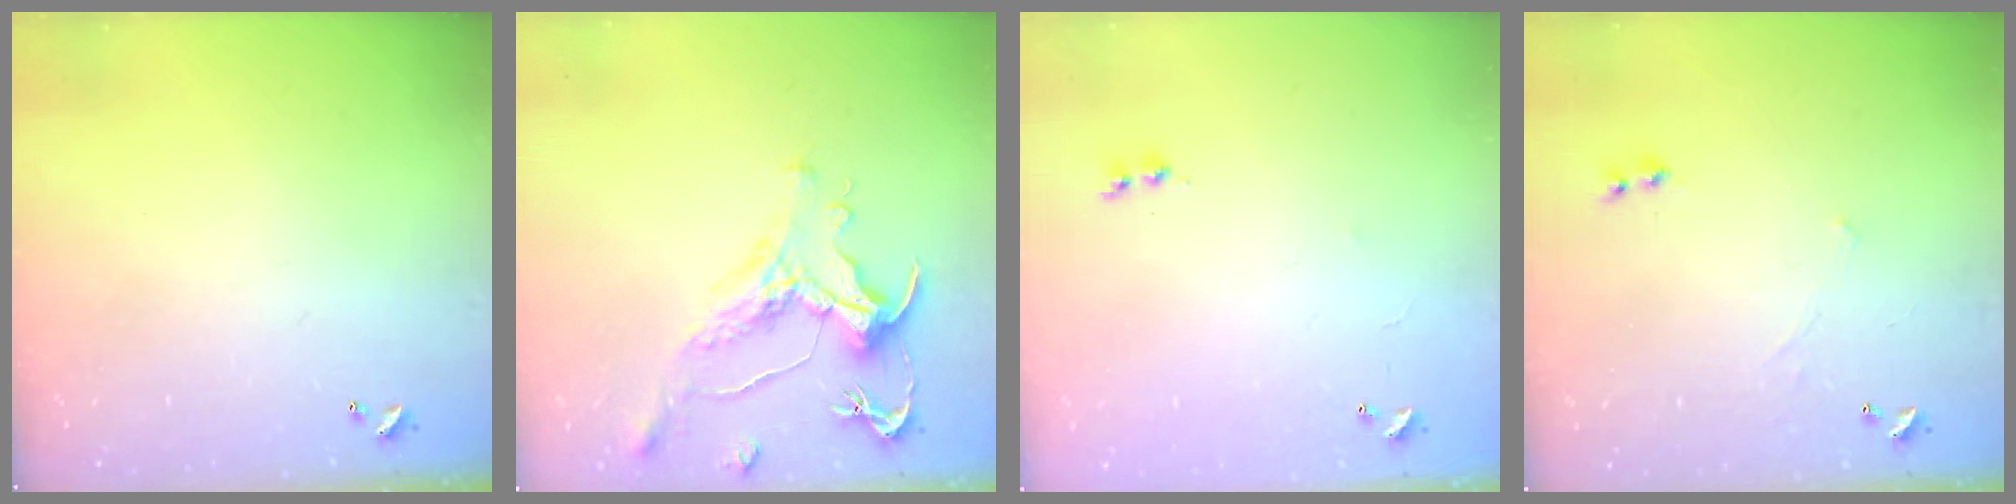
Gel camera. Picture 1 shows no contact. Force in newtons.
{"total": 1.6, "press": 1.0, "slide": 1.3}
{"total": 7.3, "press": 7.3, "slide": 0.5}
{"total": 2.3, "press": 2.3, "slide": 0.2}